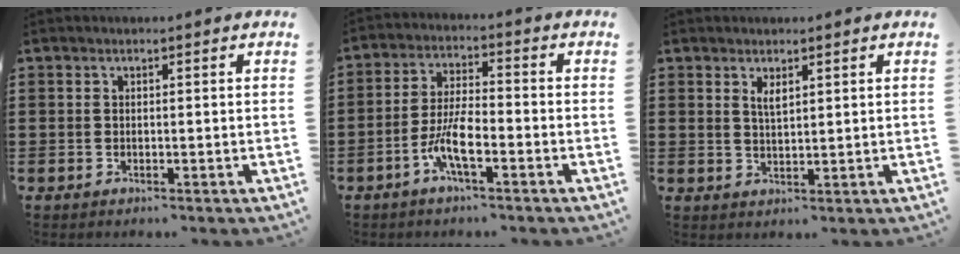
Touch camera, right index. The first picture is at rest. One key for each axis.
{"total": 6.7, "fx": -3.2, "fy": 1.6, "fz": 5.7, "tx": -0.136, "ty": -0.014, "tz": -0.065}
{"total": 1.9, "fx": 1.2, "fy": 0.6, "fz": 1.3, "tx": -0.027, "ty": 0.003, "tz": 0.021}